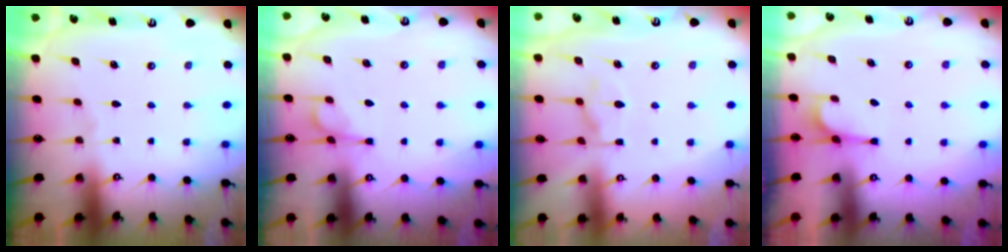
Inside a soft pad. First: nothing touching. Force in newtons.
{"total": 2.9, "press": 2.7, "slide": 1.1}
{"total": 3.5, "press": 3.3, "slide": 1.3}
{"total": 2.4, "press": 2.2, "slide": 1.0}